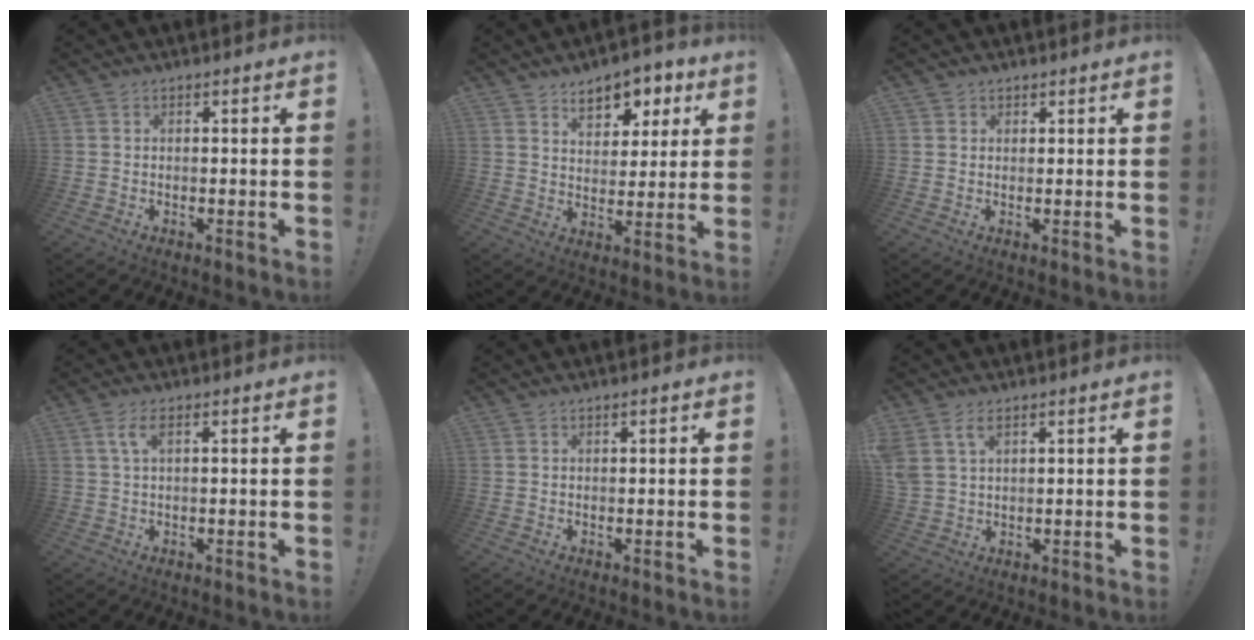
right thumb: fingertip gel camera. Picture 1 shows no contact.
{"total": 9.1, "force": [5.6, 5.7, 4.3], "torque": [-0.046, -0.038, 0.099]}
{"total": 1.3, "force": [0.9, 1.0, 0.1], "torque": [0.001, -0.004, 0.016]}
{"total": 3.7, "force": [1.4, 1.1, 3.2], "torque": [-0.060, 0.002, 0.024]}
{"total": 0.5, "force": [0.4, 0.1, 0.3], "torque": [-0.007, 0.002, 0.008]}
{"total": 5.3, "force": [3.0, 3.0, 3.2], "torque": [-0.070, -0.010, 0.059]}